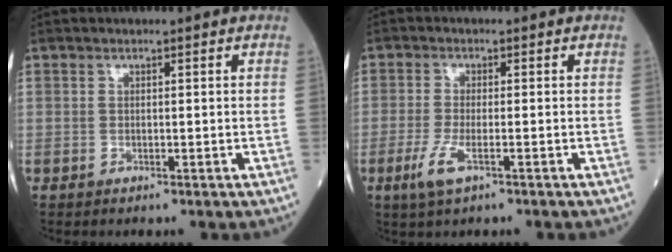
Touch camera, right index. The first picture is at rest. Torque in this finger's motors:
{"motor_torque": [0.61, -0.24, 0.10, 0.04]}